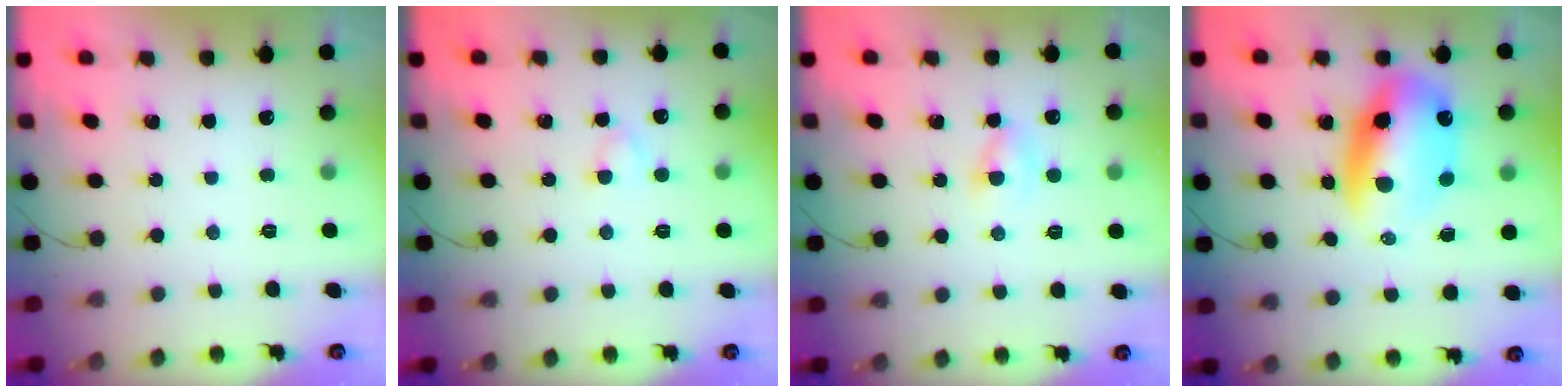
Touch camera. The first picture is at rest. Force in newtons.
{"total": 2.3, "press": 2.1, "slide": 0.9}
{"total": 2.3, "press": 2.1, "slide": 1.0}
{"total": 13.9, "press": 13.6, "slide": 3.2}